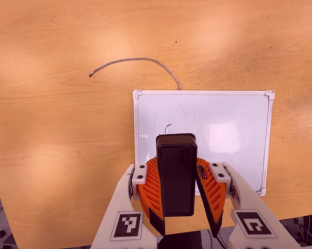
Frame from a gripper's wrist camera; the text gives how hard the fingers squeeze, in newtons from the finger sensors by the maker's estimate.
{"total": 8.8, "left": 8.6, "right": 9.0}